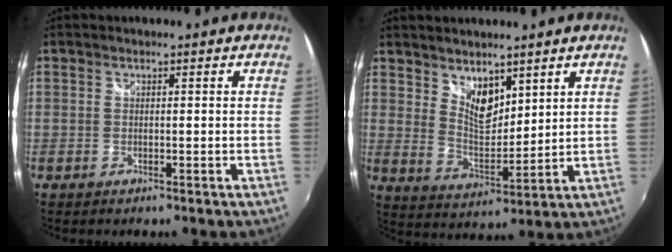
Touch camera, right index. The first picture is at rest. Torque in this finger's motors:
{"motor_torque": [0.16, 0.22, 0.17, 0.02]}